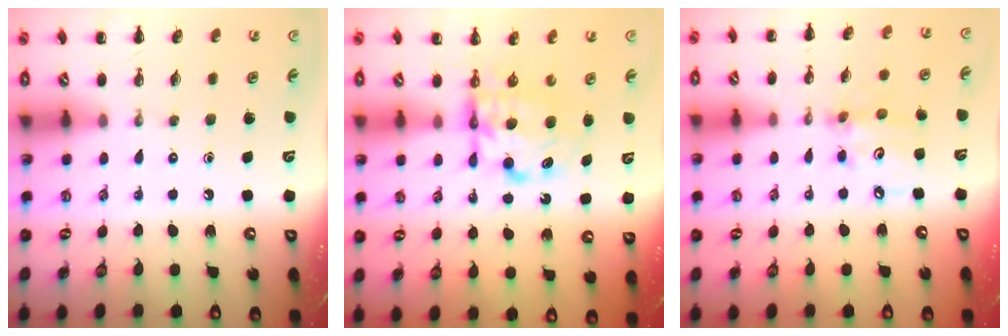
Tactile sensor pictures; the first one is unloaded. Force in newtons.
{"total": 6.7, "press": 6.6, "slide": 0.6}
{"total": 7.7, "press": 7.6, "slide": 1.4}